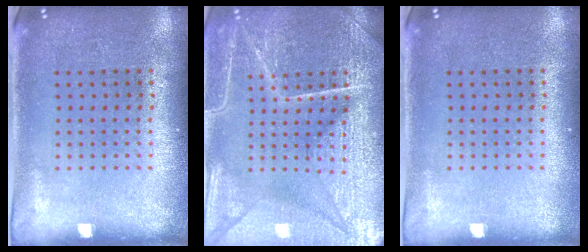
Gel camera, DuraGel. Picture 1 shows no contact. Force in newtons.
{"total": 7.0, "press": 6.9, "slide": 0.8}
{"total": 0.0}